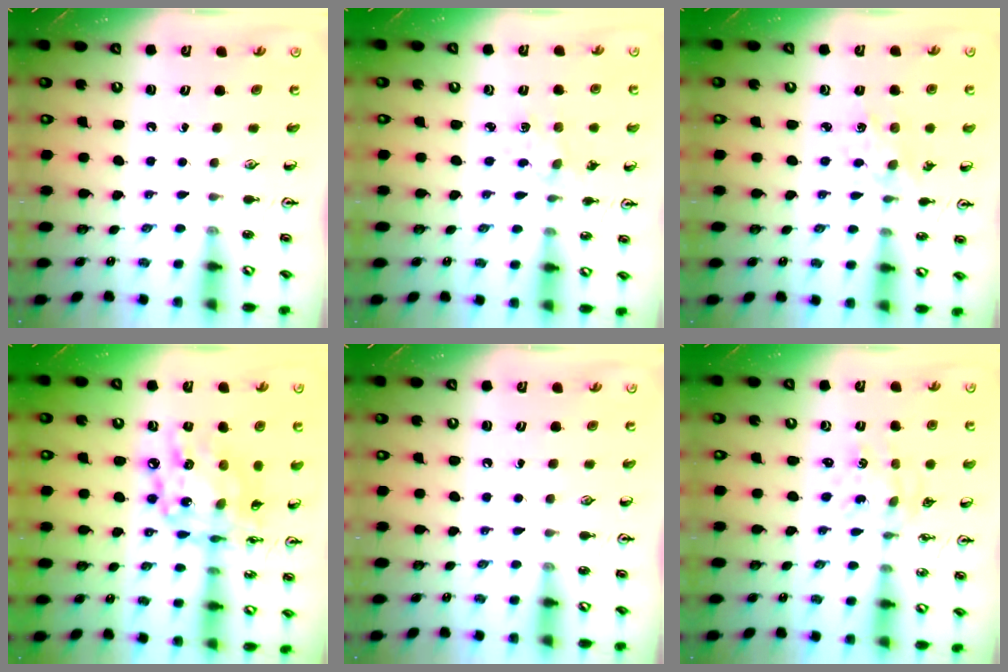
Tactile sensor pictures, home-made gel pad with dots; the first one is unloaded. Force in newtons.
{"total": 2.0, "press": 2.0, "slide": 0.4}
{"total": 1.9, "press": 1.9, "slide": 0.3}
{"total": 16.0, "press": 16.0, "slide": 1.4}
{"total": 0.0}
{"total": 1.5, "press": 1.5, "slide": 0.2}